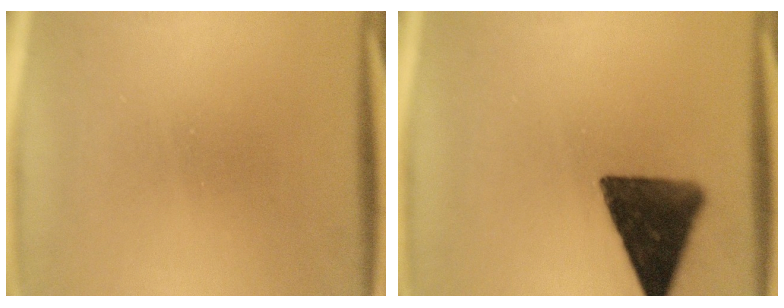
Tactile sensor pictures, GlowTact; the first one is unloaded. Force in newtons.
{"total": 12.1}